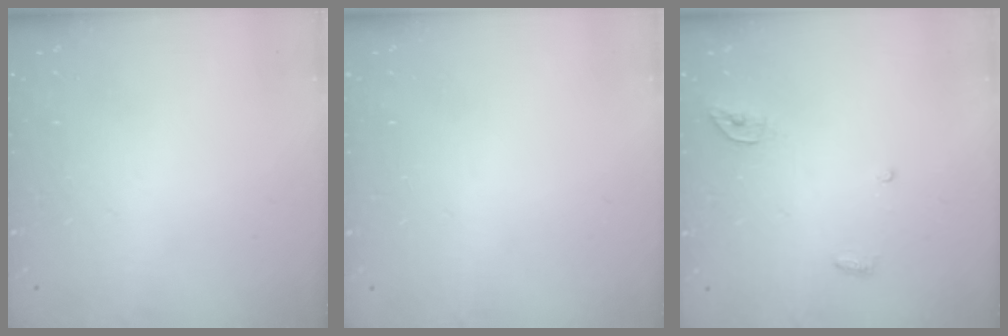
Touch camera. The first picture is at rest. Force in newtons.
{"total": 0.8, "press": 0.8, "slide": 0.1}
{"total": 3.8, "press": 3.7, "slide": 0.3}